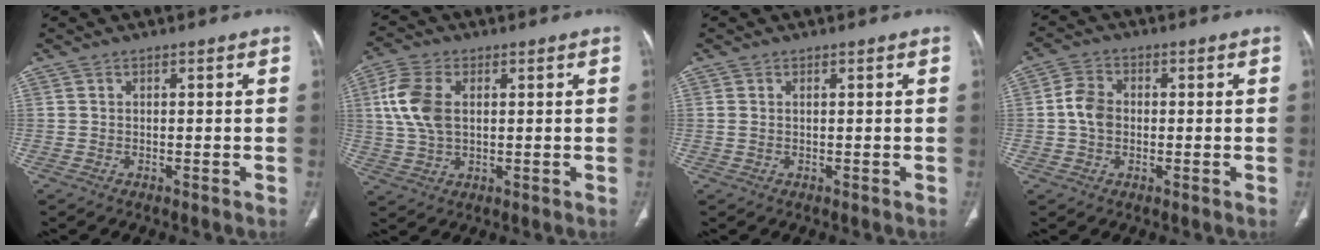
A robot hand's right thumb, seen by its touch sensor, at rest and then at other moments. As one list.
[{"total": 9.3, "force": [1.6, 5.6, 7.2], "torque": [-0.165, 0.007, 0.034]}, {"total": 0.9, "force": [0.1, 0.4, 0.8], "torque": [-0.029, 0.006, 0.007]}, {"total": 5.4, "force": [-0.3, 4.1, 3.5], "torque": [-0.064, 0.013, -0.011]}]